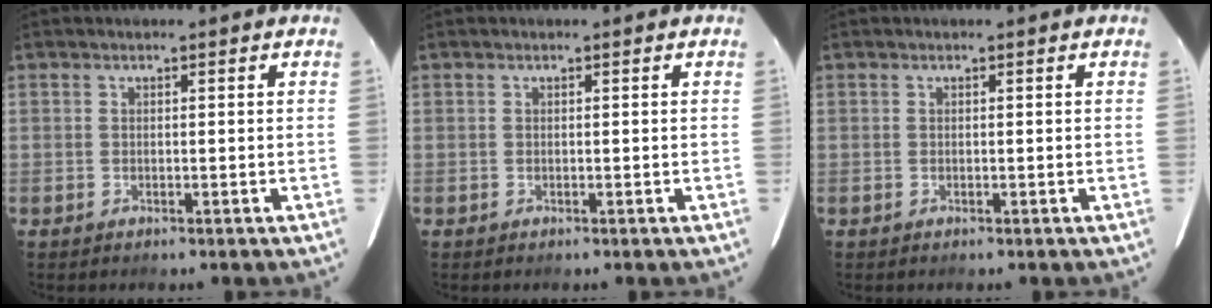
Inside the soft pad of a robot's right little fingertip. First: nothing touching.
{"total": 0.0}
{"total": 0.0}